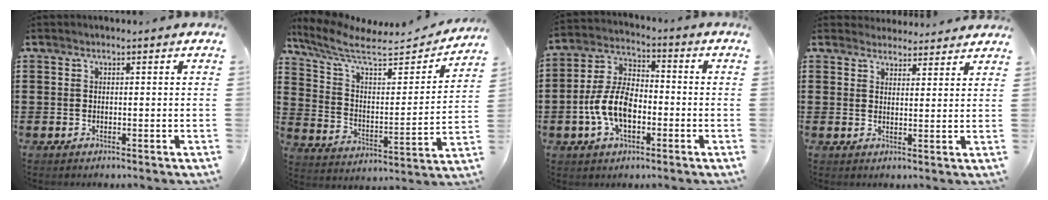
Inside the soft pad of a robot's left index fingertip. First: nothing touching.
{"total": 8.5, "force": [6.7, 2.1, 4.9], "torque": [-0.122, -0.039, 0.111]}
{"total": 9.3, "force": [-2.8, 5.3, 7.1], "torque": [-0.170, 0.004, -0.058]}
{"total": 3.2, "force": [3.2, 0.7, 0.0], "torque": [-0.010, -0.007, 0.060]}